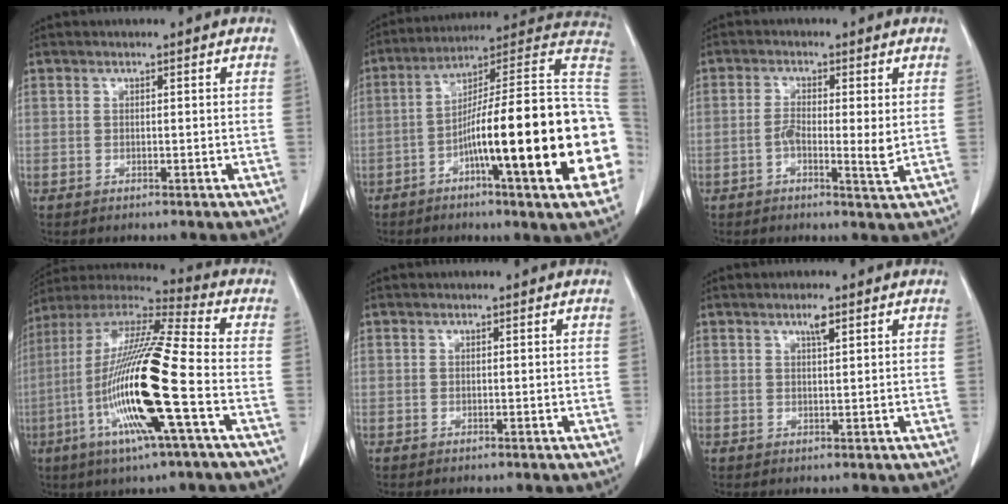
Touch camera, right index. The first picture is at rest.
{"total": 27.0, "force": [-5.3, 1.2, 26.4], "torque": [-0.283, 0.015, -0.090]}
{"total": 4.5, "force": [-0.2, 0.9, 4.4], "torque": [-0.076, -0.003, -0.003]}
{"total": 20.3, "force": [-5.4, 0.4, 19.6], "torque": [-0.402, -0.020, -0.110]}
{"total": 0.0}
{"total": 1.9, "force": [1.1, 0.2, 1.5], "torque": [-0.029, 0.001, 0.020]}